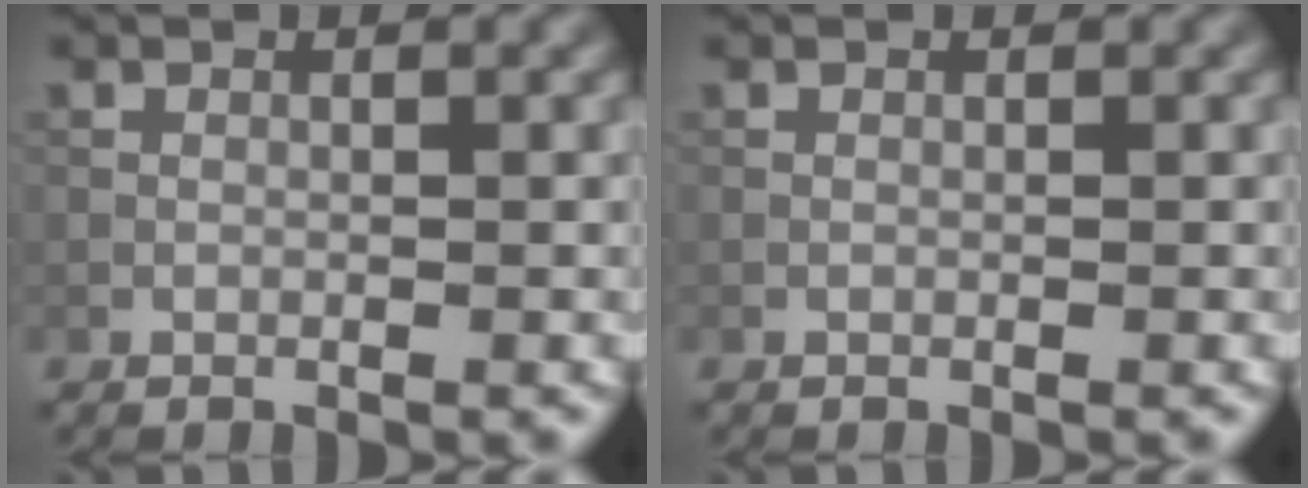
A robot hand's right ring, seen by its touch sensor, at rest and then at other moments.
{"total": 0.0}